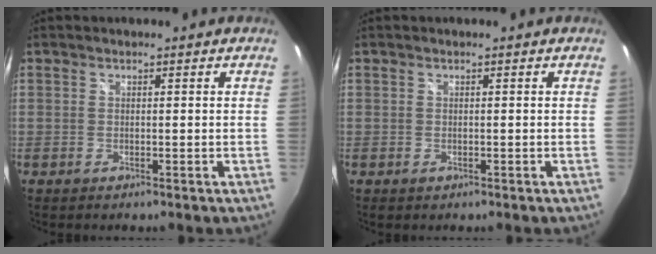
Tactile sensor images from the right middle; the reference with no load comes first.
{"total": 0.6, "force": [-0.3, 0.4, 0.2], "torque": [-0.003, -0.004, -0.005]}